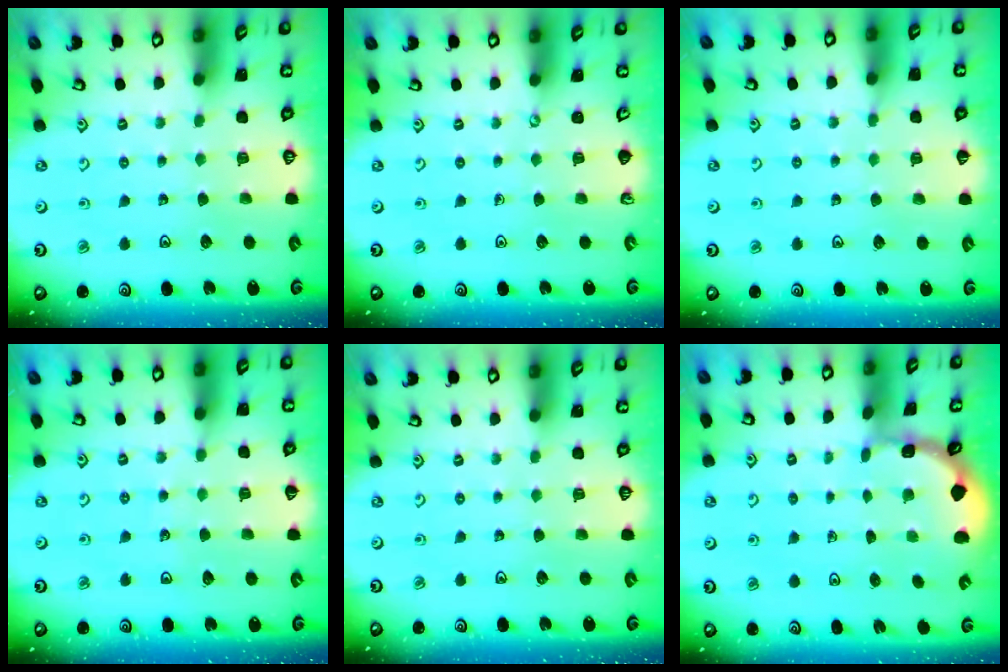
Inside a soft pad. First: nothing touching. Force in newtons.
{"total": 0.0}
{"total": 2.7, "press": 2.7, "slide": 0.4}
{"total": 4.4, "press": 4.3, "slide": 0.4}
{"total": 0.0}
{"total": 1.5, "press": 1.5, "slide": 0.1}